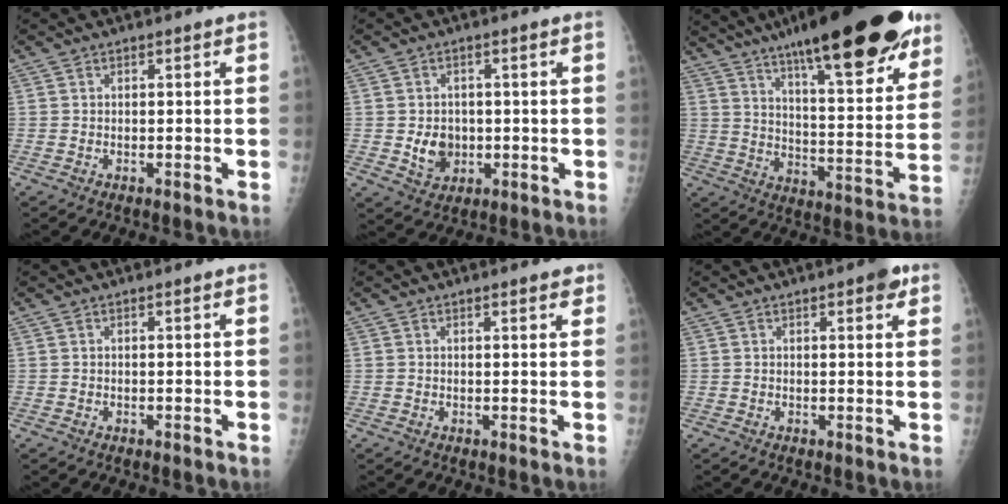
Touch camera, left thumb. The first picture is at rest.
{"total": 5.4, "force": [-0.5, 4.5, 2.9], "torque": [-0.027, 0.001, 0.000]}
{"total": 30.8, "force": [20.8, 7.3, 21.5], "torque": [-0.295, -0.061, 0.302]}
{"total": 0.0}
{"total": 1.8, "force": [1.3, 0.5, 1.2], "torque": [-0.010, -0.004, 0.014]}
{"total": 3.3, "force": [1.9, 1.1, 2.5], "torque": [-0.023, -0.004, 0.018]}